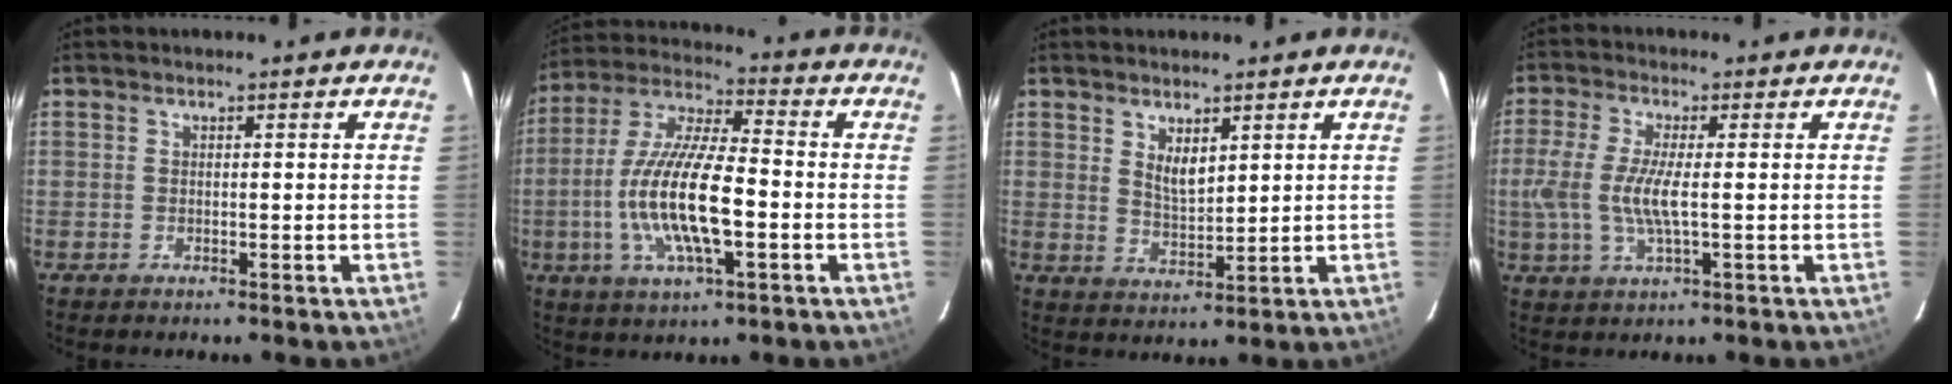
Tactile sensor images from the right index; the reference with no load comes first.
{"total": 16.2, "force": [-3.5, 4.5, 15.1], "torque": [-0.304, -0.006, -0.066]}
{"total": 4.3, "force": [2.4, 1.9, 3.0], "torque": [-0.049, -0.006, 0.046]}
{"total": 8.0, "force": [-0.6, 1.8, 7.7], "torque": [-0.166, -0.006, -0.012]}